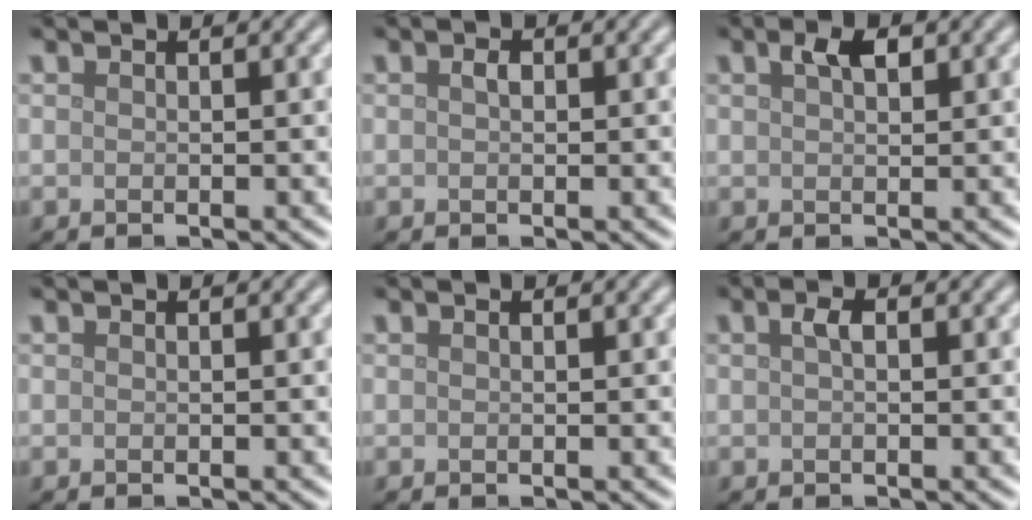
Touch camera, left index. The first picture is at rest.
{"total": 0.9, "force": [0.2, 0.6, 0.7], "torque": [-0.013, 0.000, 0.001]}
{"total": 2.0, "force": [1.0, 1.0, 1.5], "torque": [-0.026, 0.004, 0.020]}
{"total": 0.0}
{"total": 0.0}
{"total": 1.2, "force": [0.3, 0.5, 1.0], "torque": [-0.021, 0.003, 0.004]}